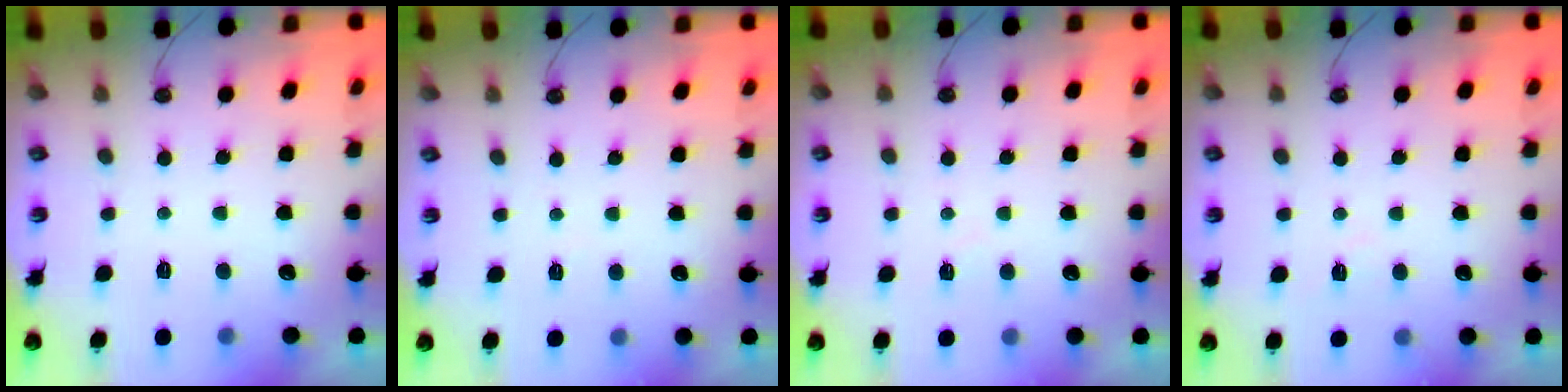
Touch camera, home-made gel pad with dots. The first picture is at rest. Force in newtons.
{"total": 2.6, "press": 2.6, "slide": 0.5}
{"total": 5.4, "press": 5.3, "slide": 0.8}
{"total": 3.8, "press": 3.7, "slide": 0.7}